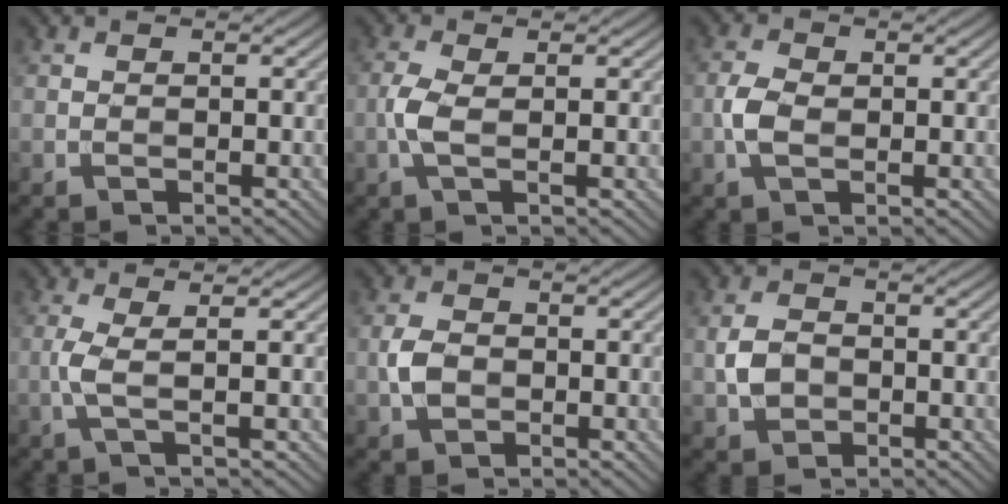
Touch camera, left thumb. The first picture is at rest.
{"total": 2.9, "force": [-0.3, 1.0, 2.7], "torque": [-0.070, 0.002, -0.010]}
{"total": 3.2, "force": [-0.4, 2.0, 2.5], "torque": [-0.062, 0.002, -0.009]}
{"total": 2.9, "force": [0.1, 0.5, 2.8], "torque": [-0.059, 0.003, -0.007]}
{"total": 3.3, "force": [-0.6, 2.3, 2.2], "torque": [-0.051, -0.001, -0.015]}
{"total": 3.4, "force": [-0.7, 2.6, 2.0], "torque": [-0.047, -0.001, -0.016]}